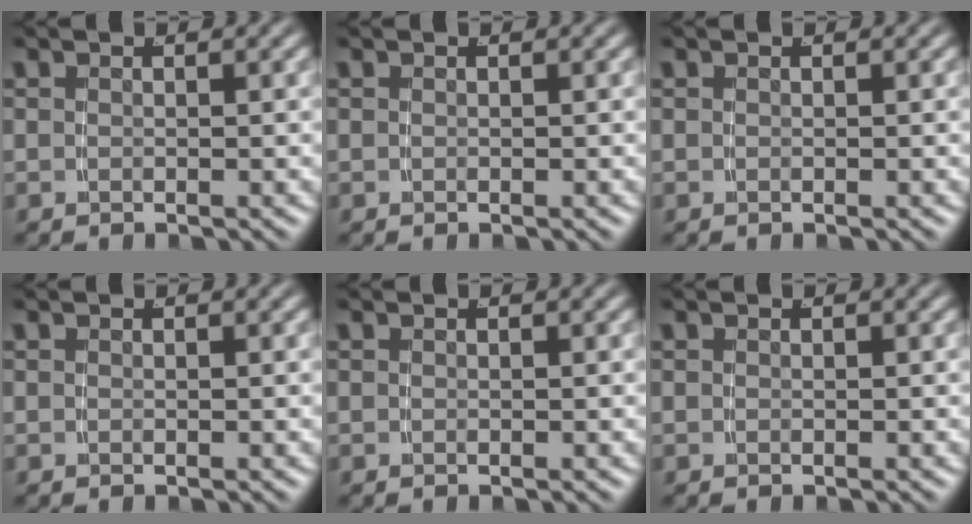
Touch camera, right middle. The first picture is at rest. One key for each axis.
{"total": 0.0}
{"total": 0.0}
{"total": 0.0}
{"total": 0.0}
{"total": 0.0}